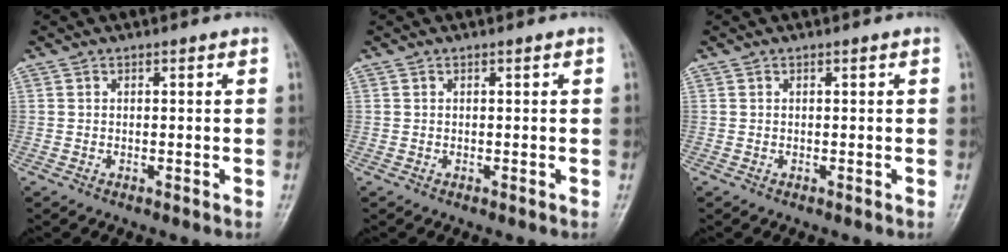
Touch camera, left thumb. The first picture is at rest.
{"total": 0.0}
{"total": 0.0}